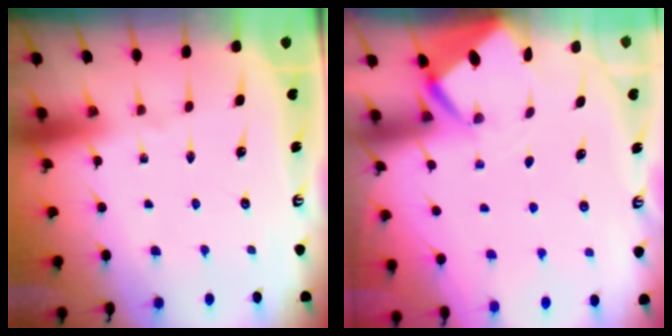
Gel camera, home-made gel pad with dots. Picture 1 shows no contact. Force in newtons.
{"total": 2.6, "press": 2.6, "slide": 0.3}